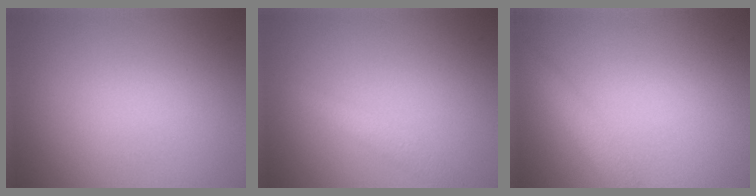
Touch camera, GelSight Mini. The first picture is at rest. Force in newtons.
{"total": 1.5, "press": 1.5, "slide": 0.1}
{"total": 2.2, "press": 2.2, "slide": 0.2}